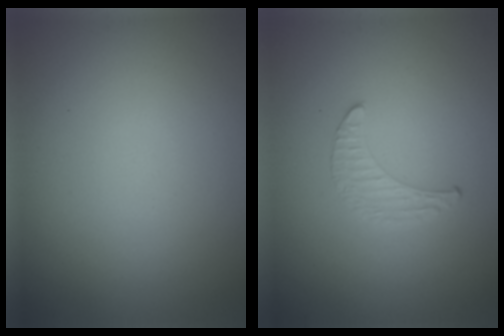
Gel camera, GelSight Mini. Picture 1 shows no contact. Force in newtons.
{"total": 0.5, "press": 0.5, "slide": 0.2}